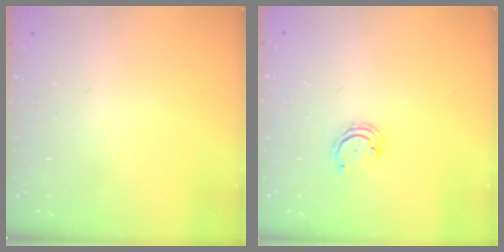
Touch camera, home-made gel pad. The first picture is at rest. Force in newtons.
{"total": 2.5, "press": 2.5, "slide": 0.3}